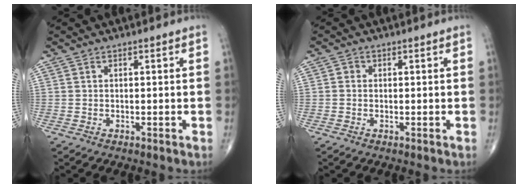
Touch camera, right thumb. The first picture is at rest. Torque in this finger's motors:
{"motor_torque": [0.40, 0.36, -0.01, -0.09, -0.01]}